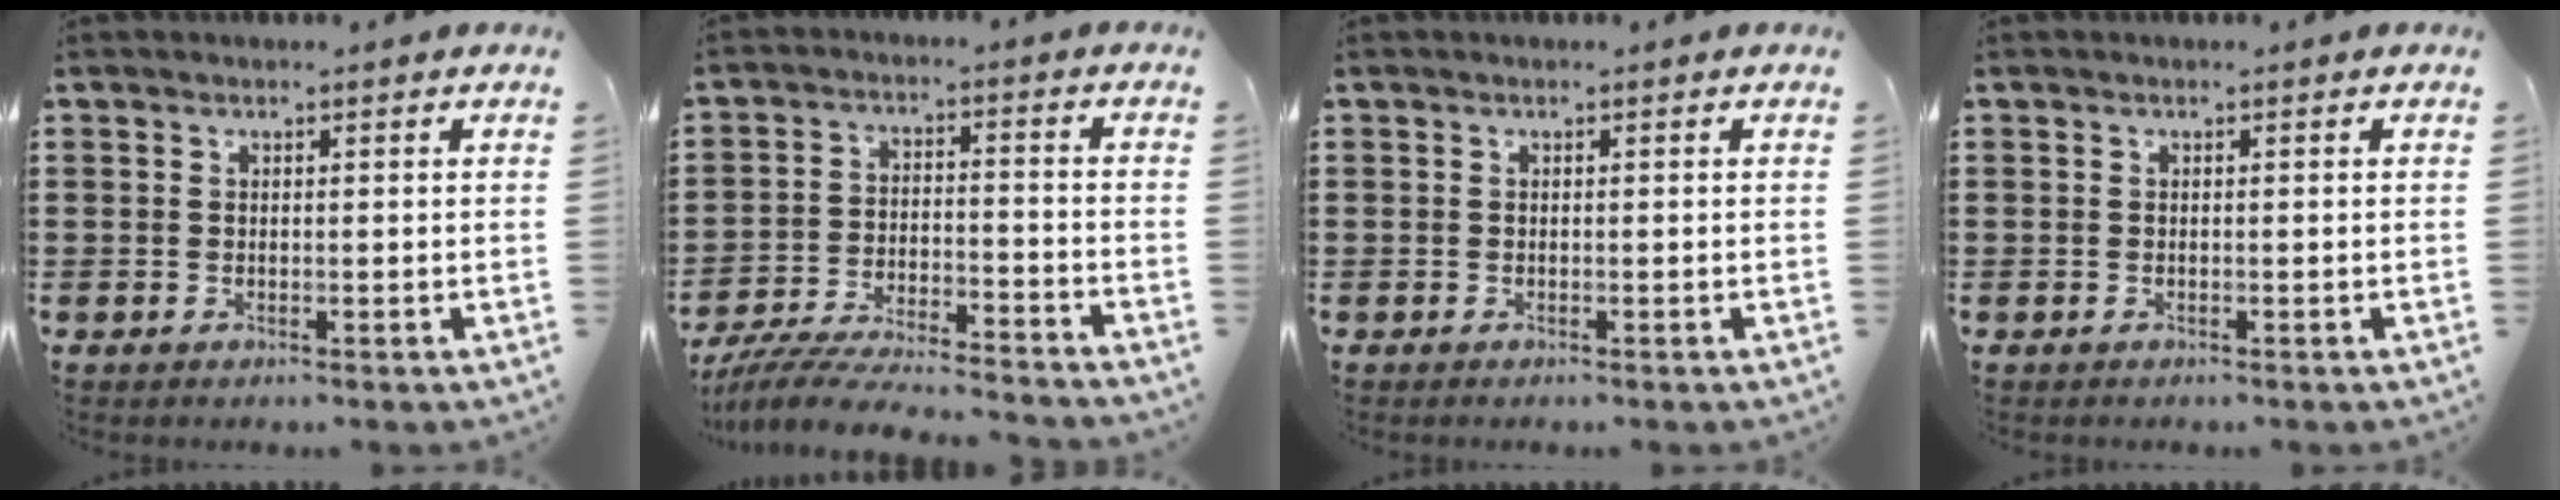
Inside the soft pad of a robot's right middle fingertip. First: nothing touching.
{"total": 7.0, "force": [-6.6, 0.5, 2.1], "torque": [-0.046, -0.001, -0.130]}
{"total": 0.0}
{"total": 0.0}